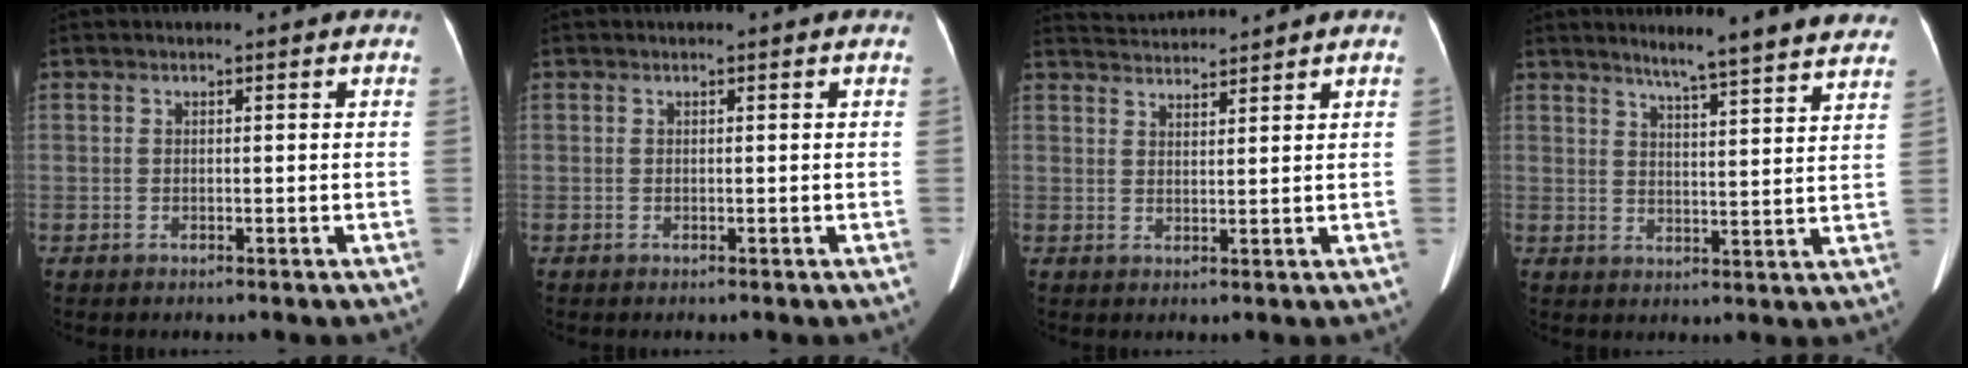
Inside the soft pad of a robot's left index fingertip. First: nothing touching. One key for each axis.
{"total": 0.0}
{"total": 4.4, "fx": 4.3, "fy": -0.8, "fz": 0.1, "tx": -0.007, "ty": 0.020, "tz": 0.079}
{"total": 14.3, "fx": 12.6, "fy": 0.4, "fz": 6.8, "tx": -0.087, "ty": -0.007, "tz": 0.150}